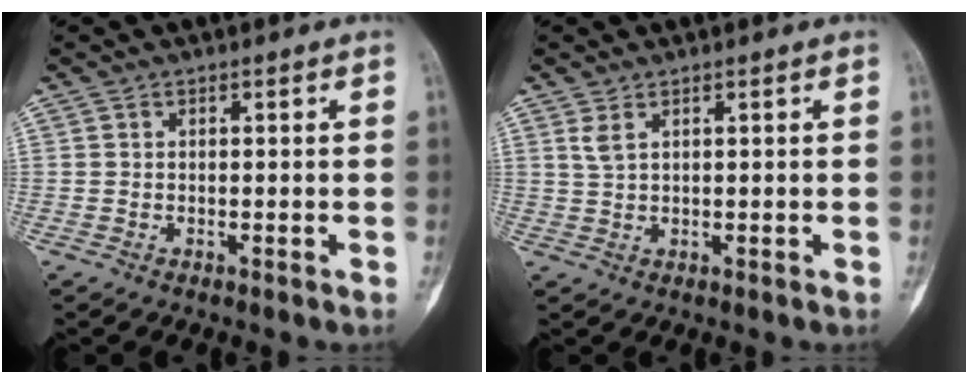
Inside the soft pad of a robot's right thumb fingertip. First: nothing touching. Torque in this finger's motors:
{"motor_torque": [0.41, -0.04, 0.19, -0.19, 0.00]}